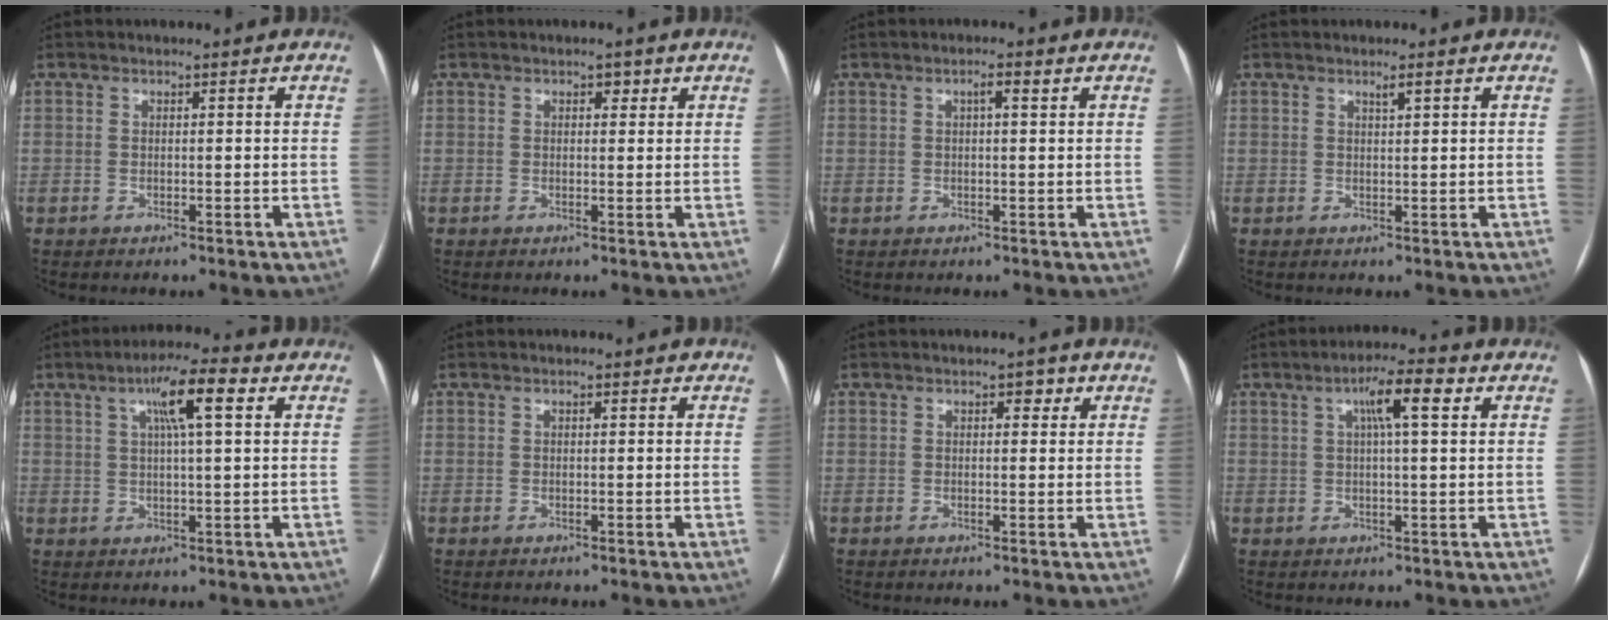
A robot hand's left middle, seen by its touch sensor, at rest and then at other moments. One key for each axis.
{"total": 1.3, "fx": 0.7, "fy": 0.8, "fz": 0.7, "tx": -0.006, "ty": 0.003, "tz": 0.008}
{"total": 1.5, "fx": 0.6, "fy": 0.2, "fz": 1.4, "tx": -0.024, "ty": 0.007, "tz": 0.009}
{"total": 1.0, "fx": 0.7, "fy": 0.0, "fz": 0.8, "tx": -0.015, "ty": 0.001, "tz": 0.013}
{"total": 8.0, "fx": 3.0, "fy": 0.8, "fz": 7.3, "tx": -0.129, "ty": 0.016, "tz": 0.047}
{"total": 0.7, "fx": 0.2, "fy": 0.4, "fz": 0.5, "tx": -0.005, "ty": 0.002, "tz": 0.000}
{"total": 1.5, "fx": 0.7, "fy": 0.8, "fz": 1.0, "tx": -0.010, "ty": 0.009, "tz": 0.007}
{"total": 6.5, "fx": 2.4, "fy": 0.8, "fz": 6.0, "tx": -0.104, "ty": 0.016, "tz": 0.036}